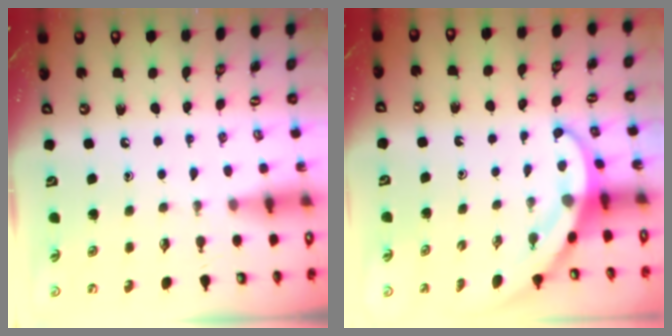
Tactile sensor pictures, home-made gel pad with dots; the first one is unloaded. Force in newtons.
{"total": 4.1, "press": 4.1, "slide": 0.3}